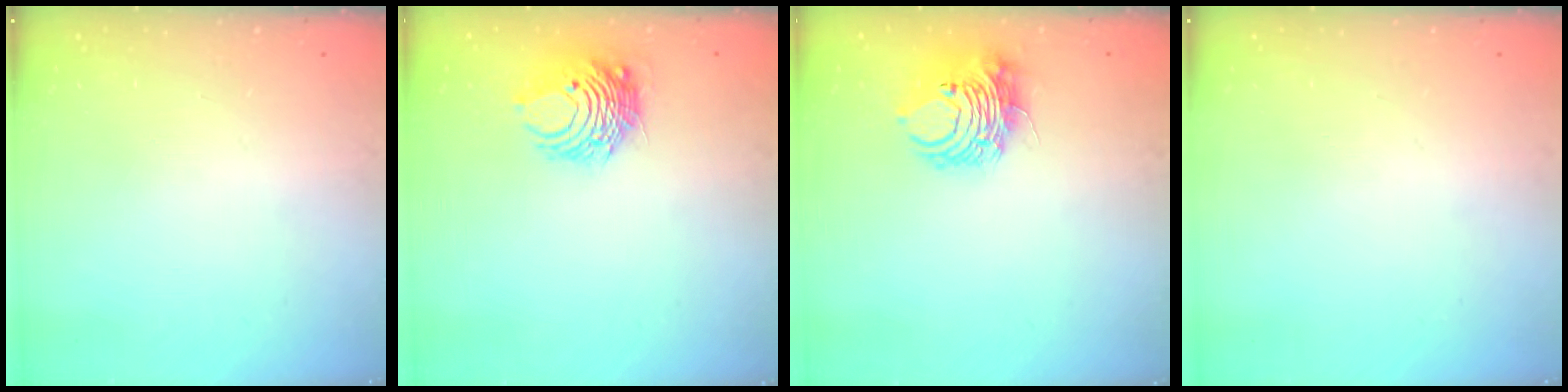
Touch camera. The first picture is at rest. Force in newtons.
{"total": 8.4, "press": 8.3, "slide": 0.7}
{"total": 8.4, "press": 8.3, "slide": 1.3}
{"total": 0.0}